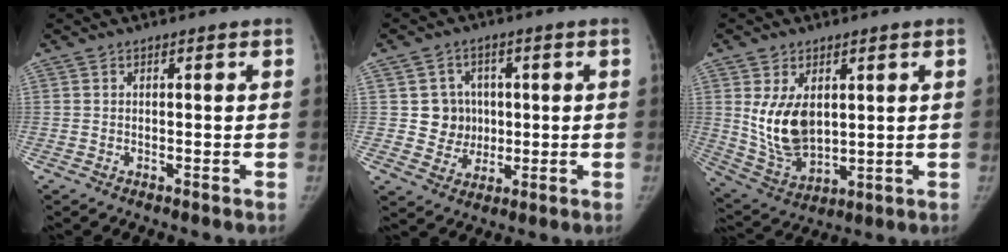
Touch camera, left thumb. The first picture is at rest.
{"total": 7.1, "force": [0.8, 6.8, 1.8], "torque": [0.010, 0.005, 0.017]}
{"total": 11.7, "force": [2.4, 7.3, 8.9], "torque": [-0.142, -0.021, 0.065]}